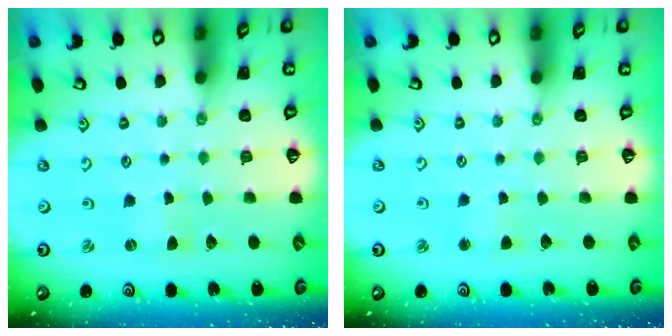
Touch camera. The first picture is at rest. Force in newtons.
{"total": 1.9, "press": 1.9, "slide": 0.3}